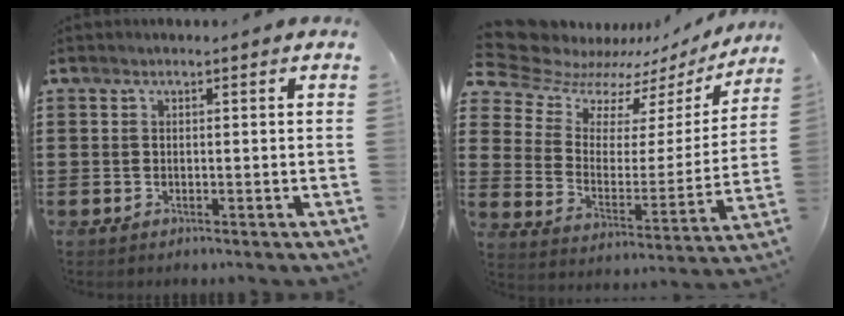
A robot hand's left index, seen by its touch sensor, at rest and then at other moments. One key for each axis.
{"total": 8.0, "fx": 6.8, "fy": 3.7, "fz": 2.1, "tx": -0.077, "ty": -0.046, "tz": 0.118}